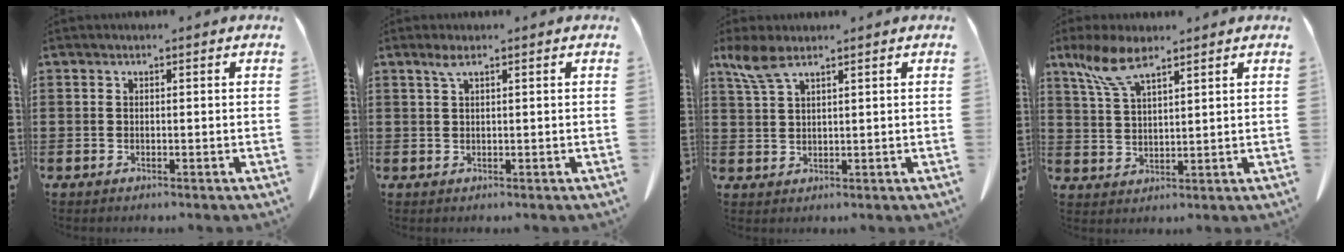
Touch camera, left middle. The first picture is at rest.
{"total": 1.8, "force": [0.9, 0.3, 1.5], "torque": [-0.032, 0.003, 0.015]}
{"total": 4.4, "force": [2.9, 1.1, 3.2], "torque": [-0.078, -0.003, 0.052]}
{"total": 7.3, "force": [5.0, 1.8, 5.0], "torque": [-0.119, -0.006, 0.089]}